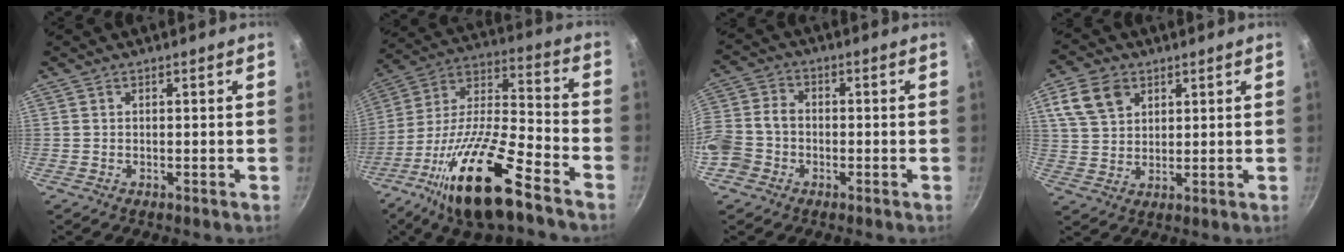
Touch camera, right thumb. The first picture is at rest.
{"total": 21.8, "force": [-12.8, 6.1, 16.5], "torque": [-0.284, 0.068, -0.242]}
{"total": 9.2, "force": [-3.5, 7.2, 4.5], "torque": [-0.076, 0.036, -0.083]}
{"total": 8.9, "force": [4.1, 6.3, 4.8], "torque": [-0.076, 0.000, 0.080]}